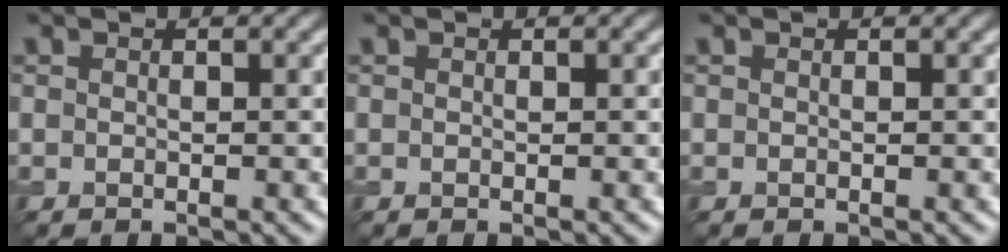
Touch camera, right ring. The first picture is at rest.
{"total": 0.0}
{"total": 0.0}